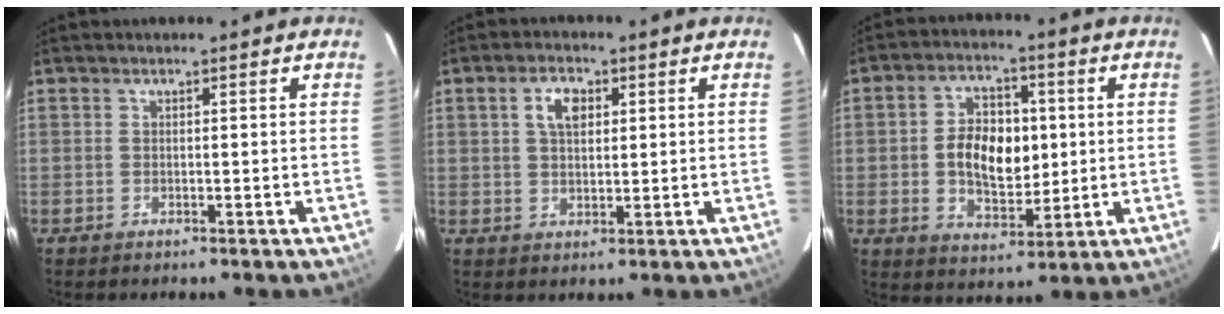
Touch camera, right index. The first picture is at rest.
{"total": 4.6, "force": [1.5, 2.7, 3.4], "torque": [-0.060, 0.011, 0.030]}
{"total": 5.4, "force": [0.6, 4.4, 3.1], "torque": [-0.050, 0.005, 0.018]}